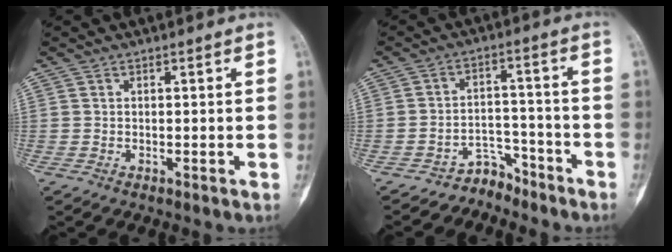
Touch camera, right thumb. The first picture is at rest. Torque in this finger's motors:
{"motor_torque": [-0.30, -0.33, 0.33, -0.18, 0.03]}